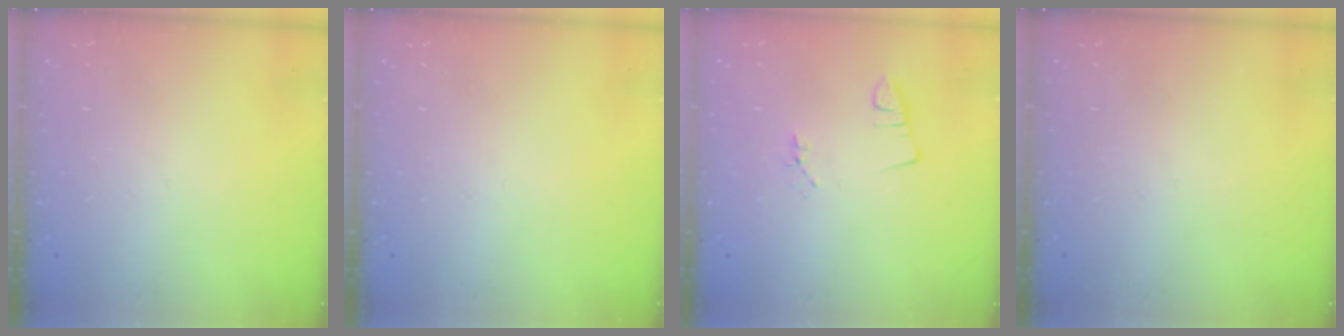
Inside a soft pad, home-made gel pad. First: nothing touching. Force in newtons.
{"total": 0.0}
{"total": 2.2, "press": 1.7, "slide": 1.4}
{"total": 0.0}